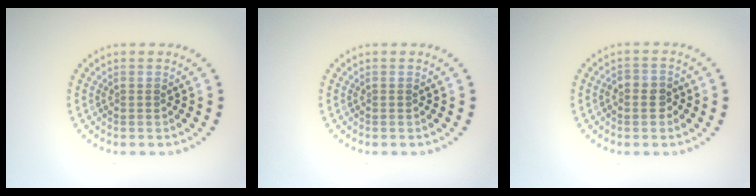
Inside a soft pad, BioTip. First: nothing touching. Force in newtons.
{"total": 0.0}
{"total": 2.0, "press": 1.9, "slide": 0.5}